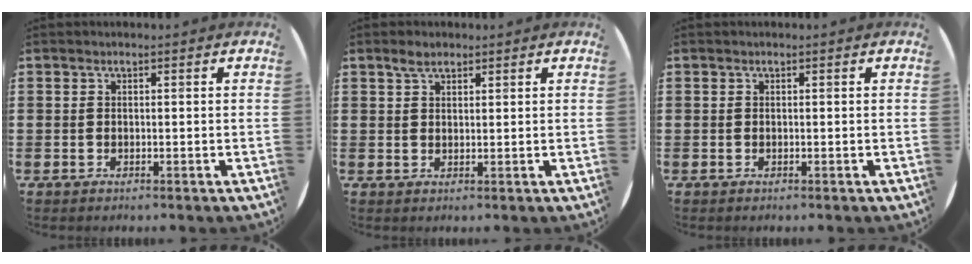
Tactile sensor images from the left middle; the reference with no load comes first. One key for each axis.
{"total": 2.2, "fx": 1.8, "fy": 0.9, "fz": 1.0, "tx": -0.014, "ty": 0.003, "tz": 0.031}
{"total": 0.0}